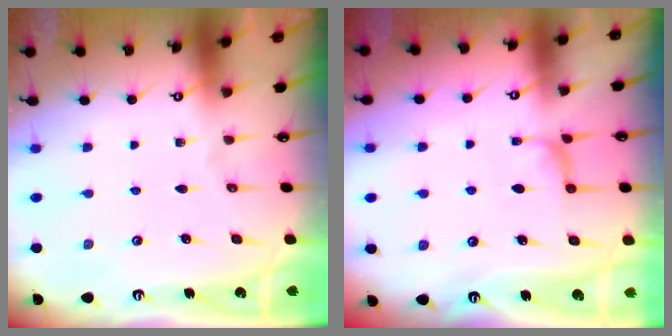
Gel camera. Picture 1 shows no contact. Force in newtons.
{"total": 2.8, "press": 2.7, "slide": 0.8}